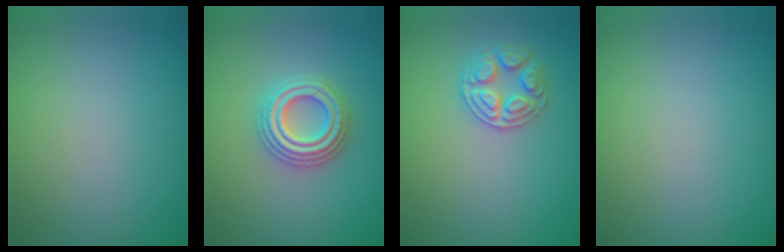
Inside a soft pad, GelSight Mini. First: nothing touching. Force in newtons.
{"total": 4.4, "press": 4.4, "slide": 0.7}
{"total": 3.0, "press": 3.0, "slide": 0.5}
{"total": 0.0}